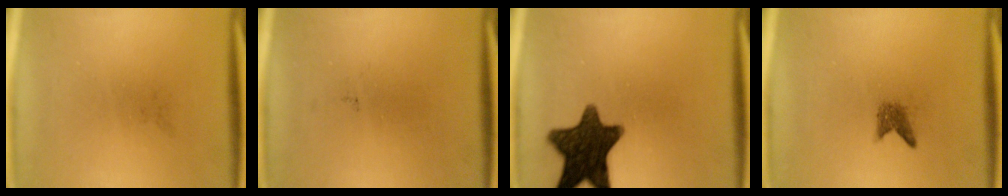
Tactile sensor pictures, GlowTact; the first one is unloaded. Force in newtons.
{"total": 0.0}
{"total": 13.6}
{"total": 1.7}